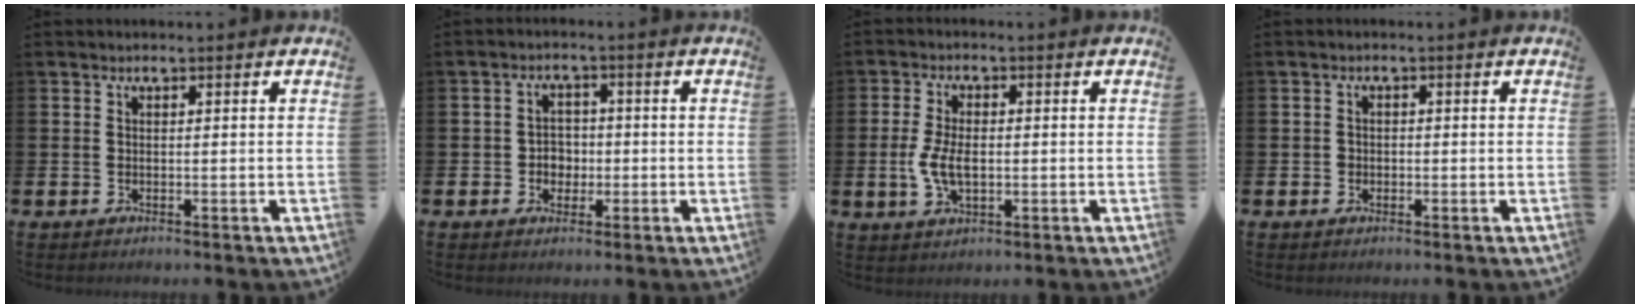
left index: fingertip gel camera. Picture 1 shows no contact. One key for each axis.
{"total": 2.9, "fx": -0.5, "fy": 2.7, "fz": 1.0, "tx": -0.016, "ty": 0.002, "tz": -0.017}
{"total": 5.2, "fx": -0.4, "fy": 2.9, "fz": 4.4, "tx": -0.091, "ty": 0.003, "tz": -0.011}
{"total": 1.1, "fx": -0.4, "fy": 1.0, "fz": 0.2, "tx": -0.003, "ty": 0.004, "tz": -0.010}